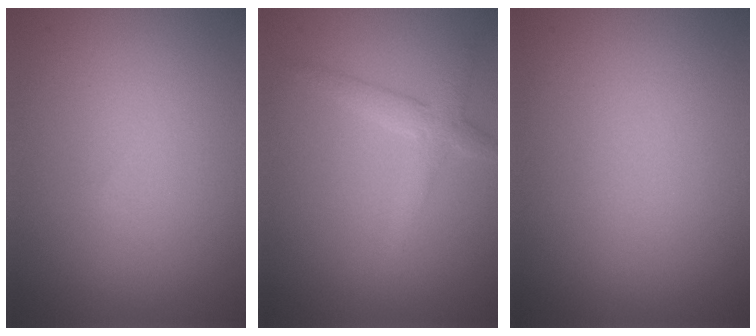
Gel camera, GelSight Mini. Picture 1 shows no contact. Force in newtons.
{"total": 2.4, "press": 2.4, "slide": 0.1}
{"total": 0.0}